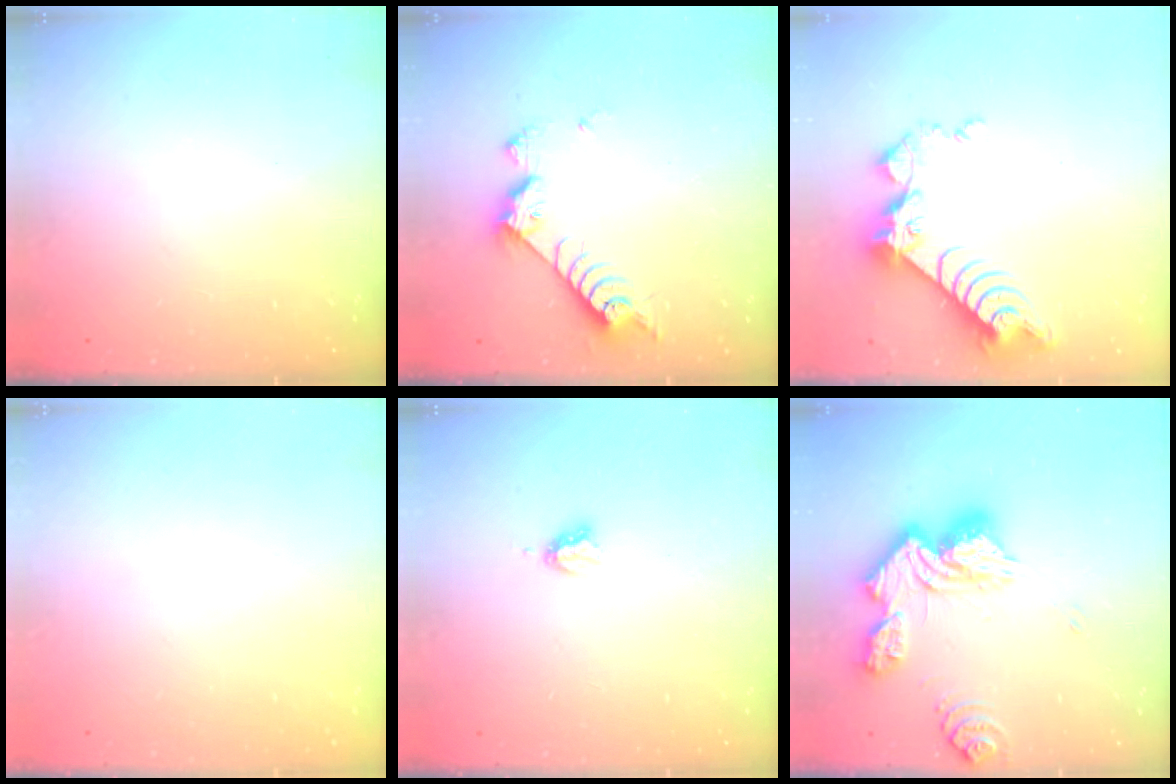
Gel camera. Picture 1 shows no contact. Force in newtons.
{"total": 7.9, "press": 7.8, "slide": 1.3}
{"total": 9.3, "press": 9.3, "slide": 0.7}
{"total": 0.0}
{"total": 2.9, "press": 2.9, "slide": 0.5}
{"total": 18.7, "press": 18.6, "slide": 1.9}